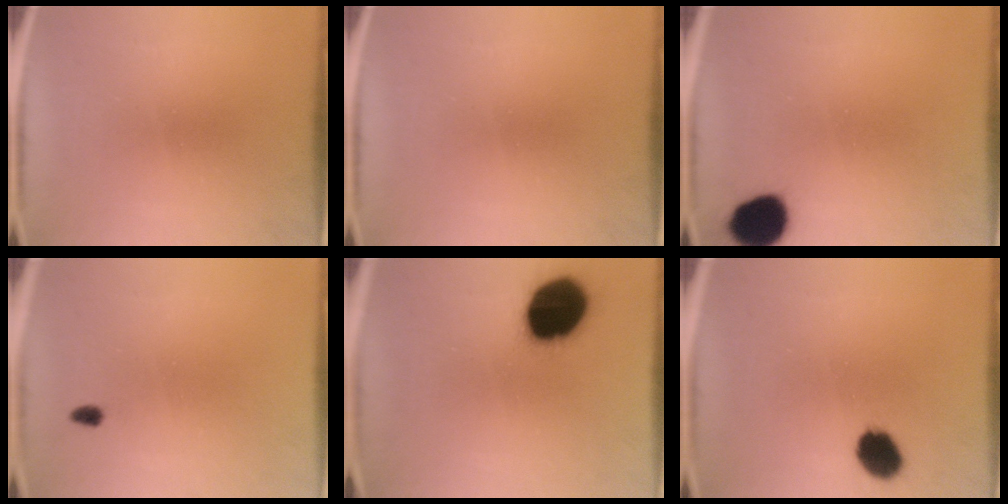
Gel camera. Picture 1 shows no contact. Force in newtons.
{"total": 0.0}
{"total": 10.2}
{"total": 1.5}
{"total": 19.3}
{"total": 6.4}